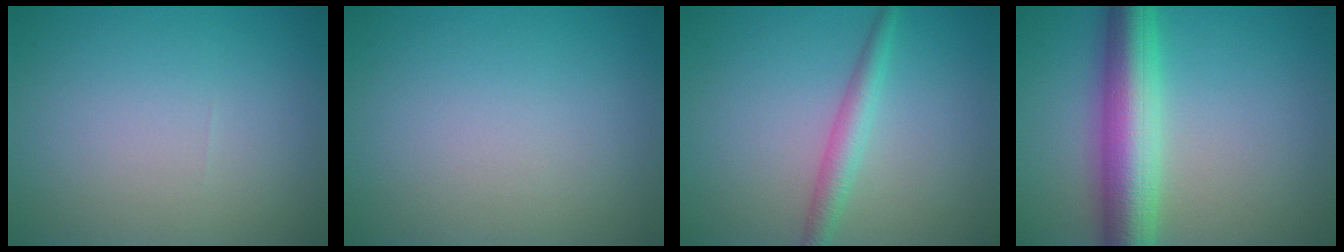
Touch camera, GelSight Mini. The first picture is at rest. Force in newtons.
{"total": 0.0}
{"total": 2.4, "press": 2.4, "slide": 0.0}
{"total": 7.9, "press": 7.8, "slide": 0.2}